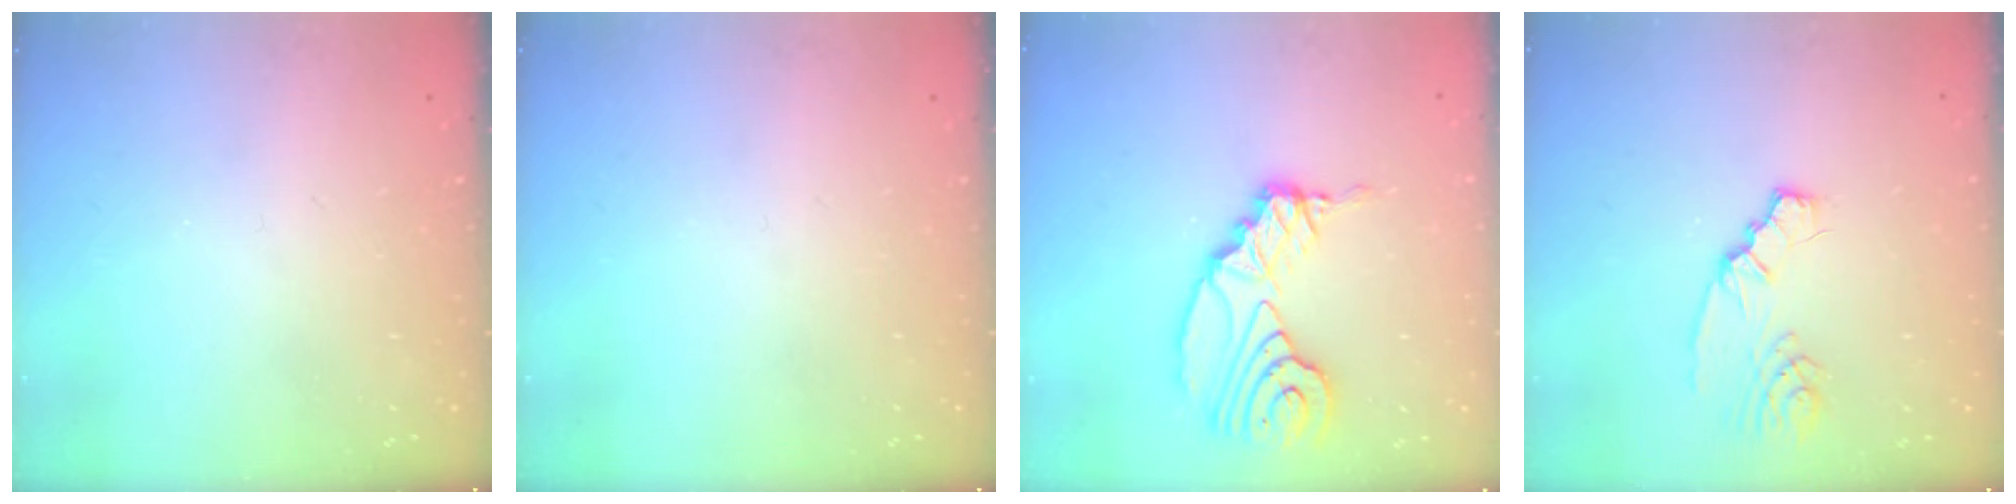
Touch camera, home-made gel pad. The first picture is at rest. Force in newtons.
{"total": 0.0}
{"total": 13.9, "press": 13.9, "slide": 0.8}
{"total": 3.4, "press": 3.4, "slide": 0.5}